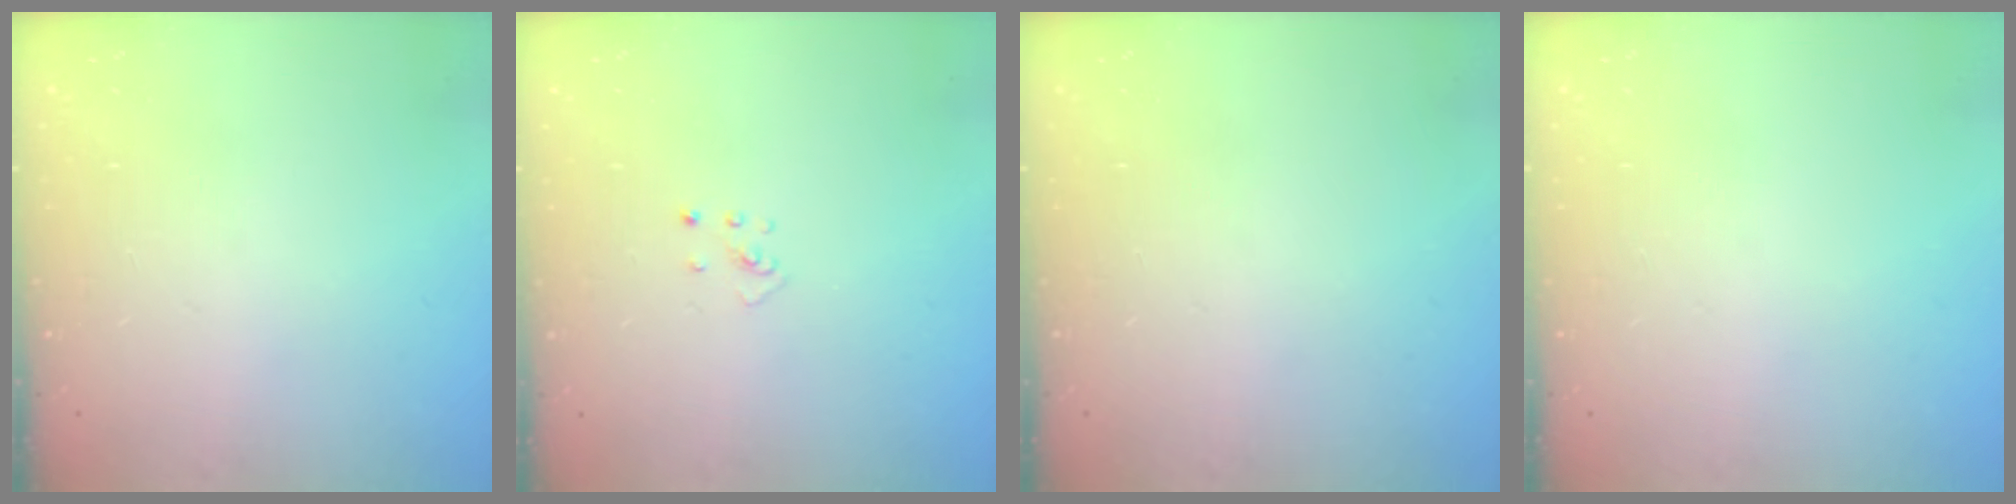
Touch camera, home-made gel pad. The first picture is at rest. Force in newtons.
{"total": 2.0, "press": 2.0, "slide": 0.3}
{"total": 0.0}
{"total": 0.0}